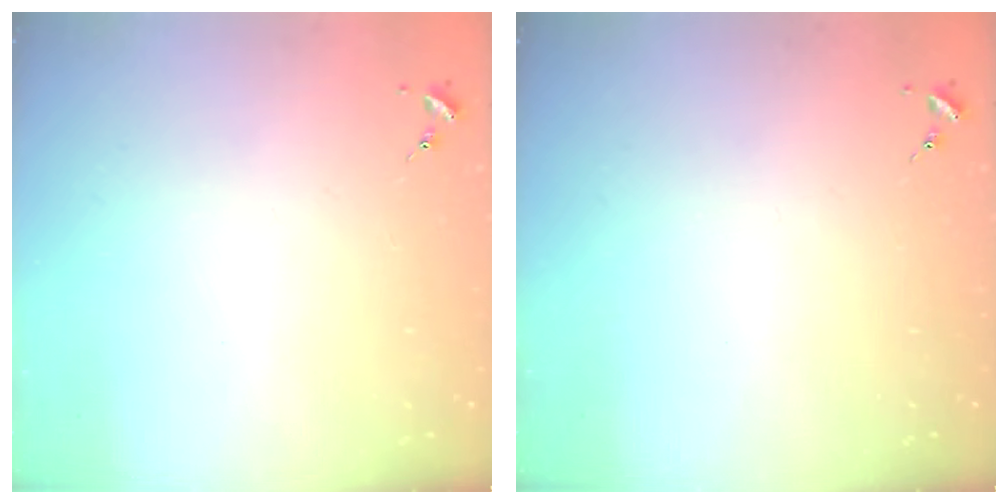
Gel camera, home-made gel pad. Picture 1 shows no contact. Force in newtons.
{"total": 0.0}